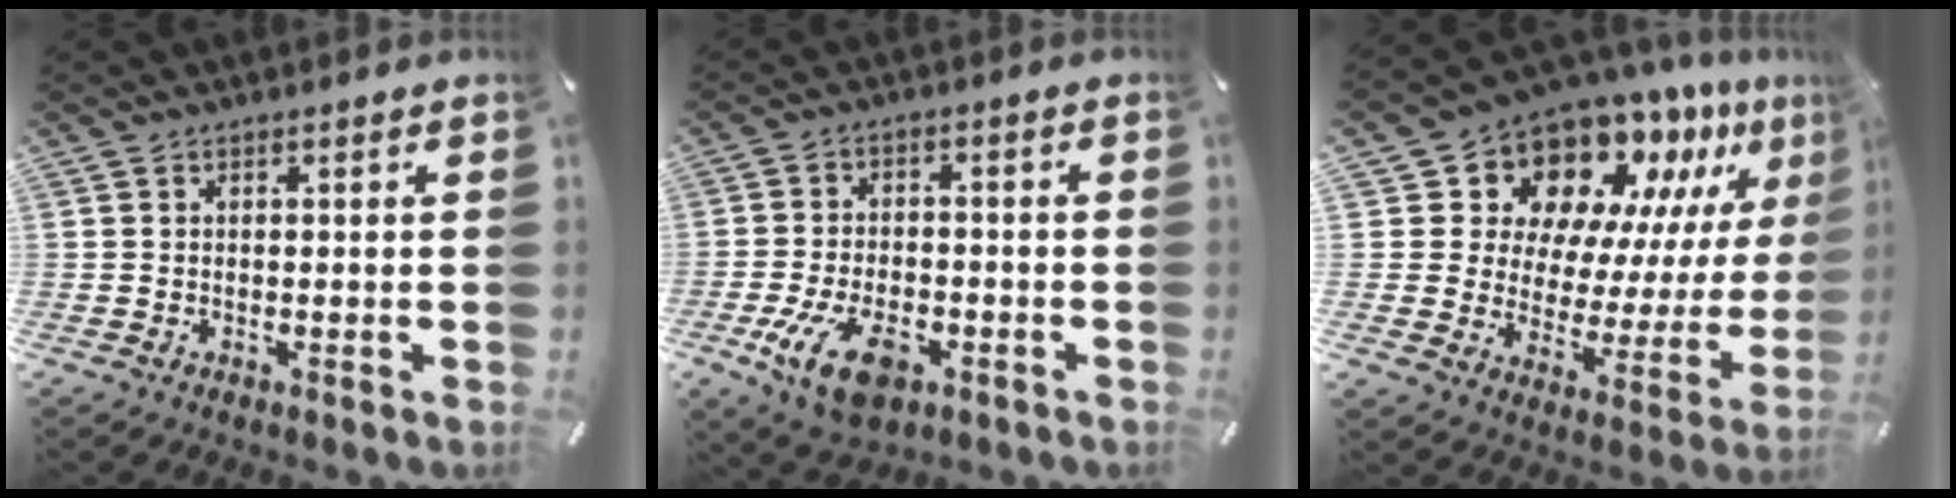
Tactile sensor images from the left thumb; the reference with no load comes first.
{"total": 11.0, "force": [-4.7, 6.3, 7.7], "torque": [-0.157, 0.007, -0.084]}
{"total": 13.8, "force": [11.3, 7.3, 3.1], "torque": [-0.062, -0.118, 0.193]}